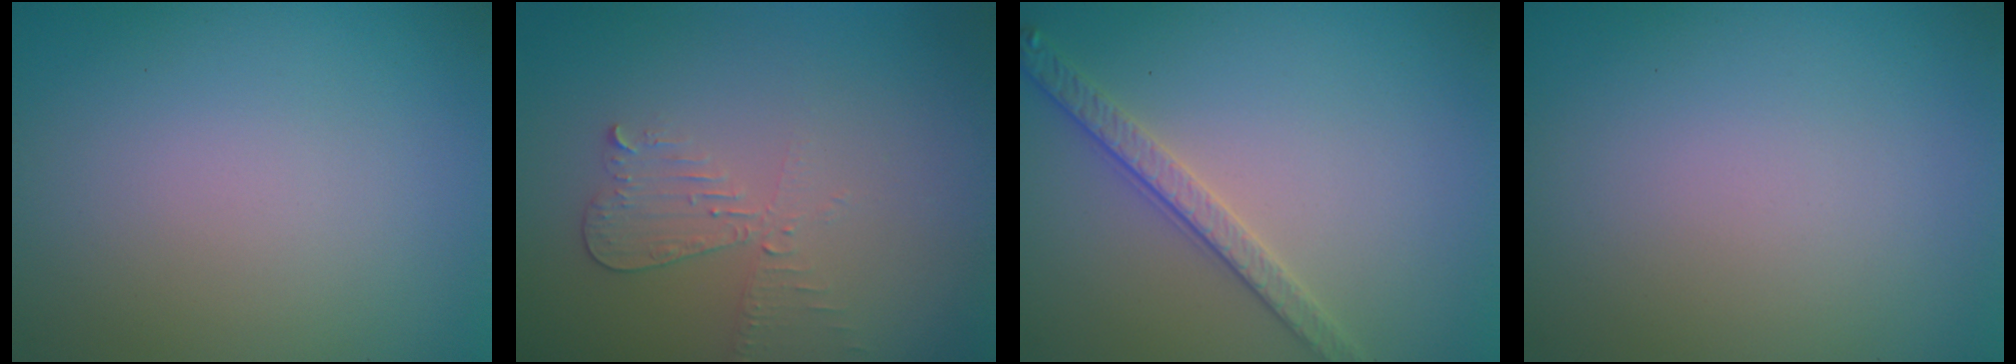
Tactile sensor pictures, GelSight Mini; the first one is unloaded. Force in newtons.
{"total": 2.2, "press": 2.2, "slide": 0.2}
{"total": 2.8, "press": 2.7, "slide": 0.8}
{"total": 0.0}